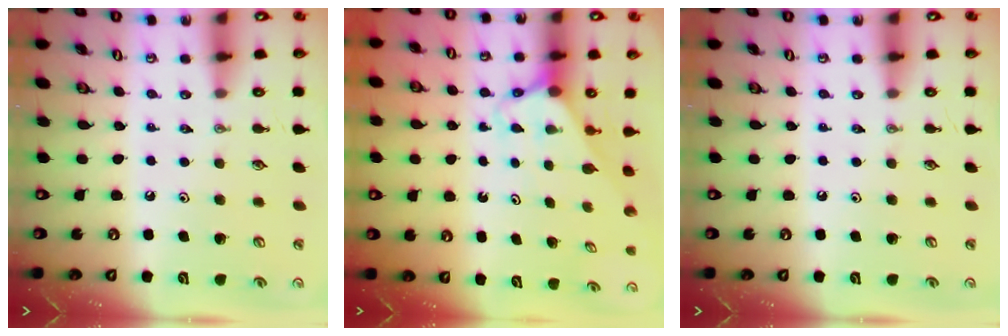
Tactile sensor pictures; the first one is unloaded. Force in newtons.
{"total": 2.8, "press": 2.8, "slide": 0.1}
{"total": 0.0}